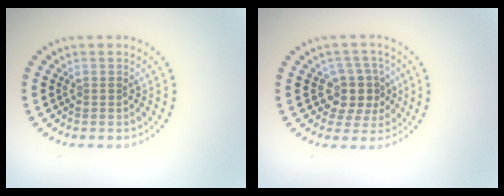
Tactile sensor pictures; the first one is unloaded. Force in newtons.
{"total": 3.9, "press": 3.6, "slide": 1.4}